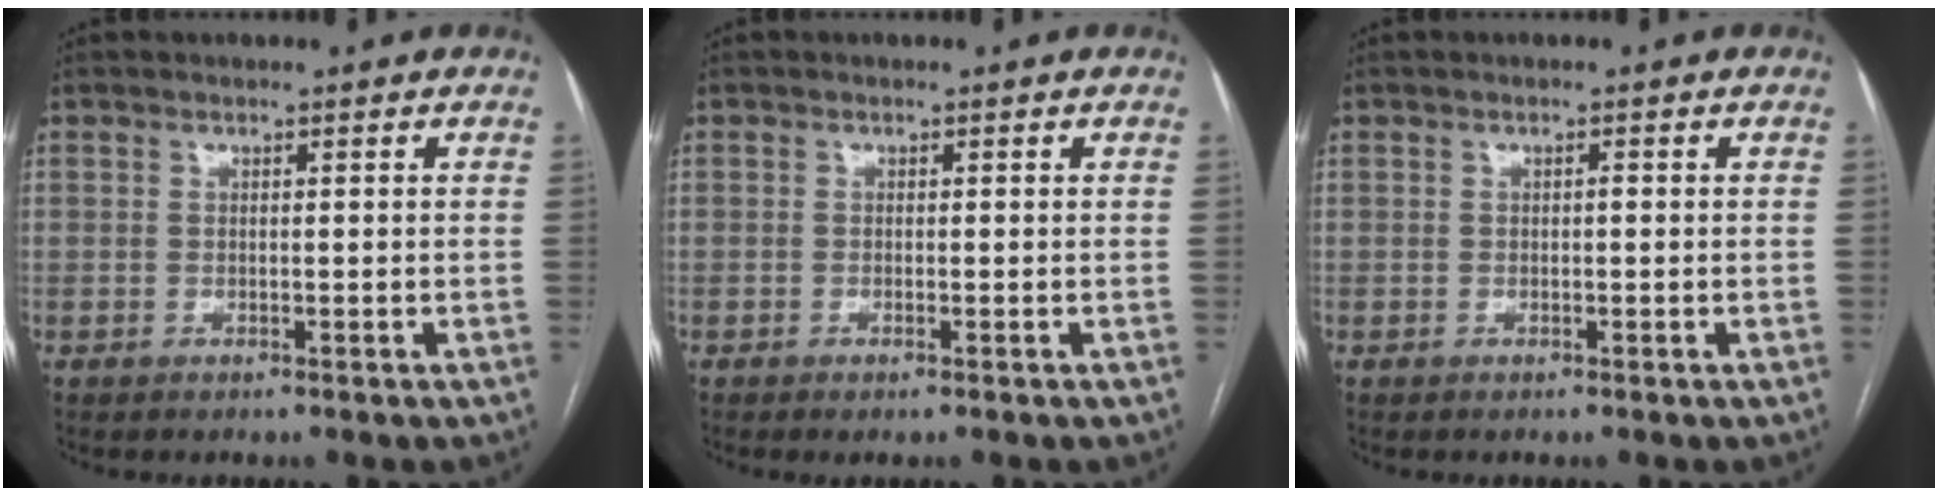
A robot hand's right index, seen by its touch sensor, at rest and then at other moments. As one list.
[{"total": 0.8, "force": [-0.5, 0.0, 0.6], "torque": [-0.009, -0.001, -0.009]}, {"total": 0.5, "force": [-0.1, 0.2, 0.5], "torque": [-0.006, 0.002, -0.002]}]